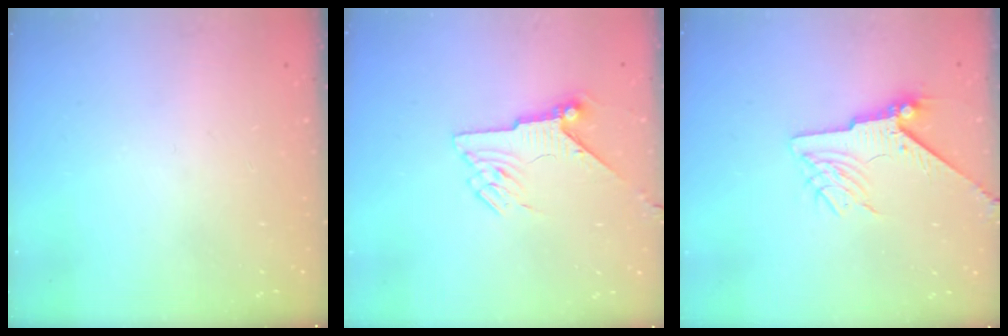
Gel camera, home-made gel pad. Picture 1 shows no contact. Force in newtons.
{"total": 6.7, "press": 6.7, "slide": 1.0}
{"total": 7.0, "press": 6.9, "slide": 1.1}